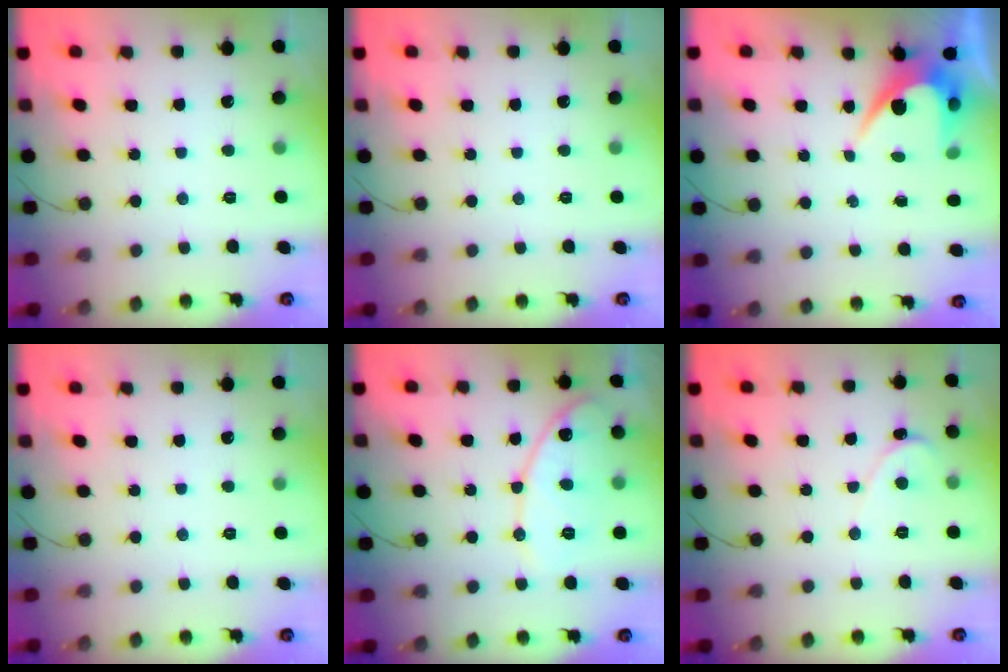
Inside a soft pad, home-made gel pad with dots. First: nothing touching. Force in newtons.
{"total": 0.0}
{"total": 5.7, "press": 5.7, "slide": 0.1}
{"total": 0.0}
{"total": 12.2, "press": 12.1, "slide": 1.0}
{"total": 0.6, "press": 0.6, "slide": 0.1}